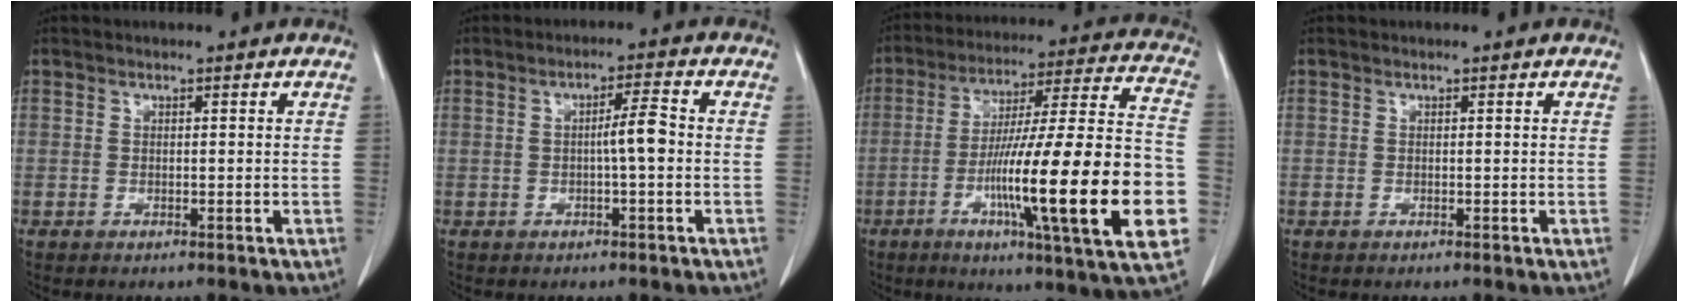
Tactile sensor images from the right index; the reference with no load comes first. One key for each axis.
{"total": 3.8, "fx": -0.3, "fy": 0.1, "fz": 3.8, "tx": -0.060, "ty": 0.005, "tz": -0.007}
{"total": 27.6, "fx": -6.9, "fy": 1.2, "fz": 26.6, "tx": -0.373, "ty": -0.011, "tz": -0.114}
{"total": 0.0}